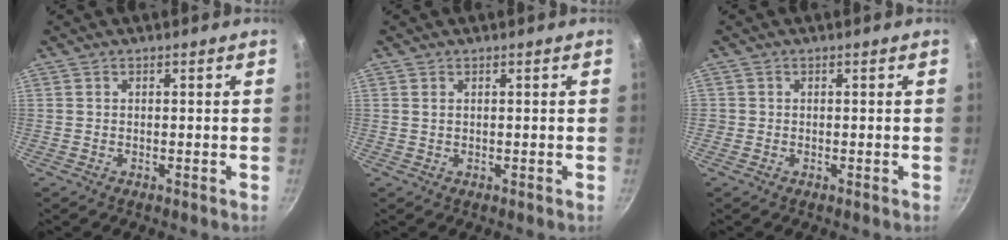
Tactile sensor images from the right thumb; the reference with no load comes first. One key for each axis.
{"total": 0.8, "fx": 0.3, "fy": 0.5, "fz": 0.5, "tx": -0.009, "ty": 0.001, "tz": 0.006}
{"total": 0.9, "fx": -0.1, "fy": 0.9, "fz": 0.1, "tx": 0.002, "ty": 0.003, "tz": -0.004}